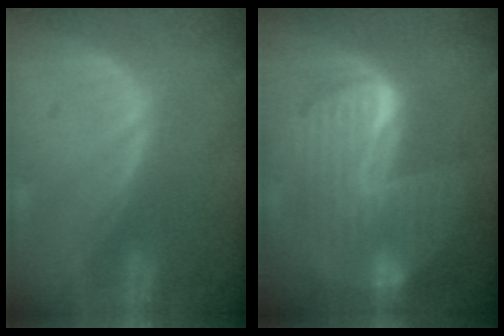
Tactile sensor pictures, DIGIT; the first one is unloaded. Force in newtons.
{"total": 10.4, "press": 10.4, "slide": 1.0}